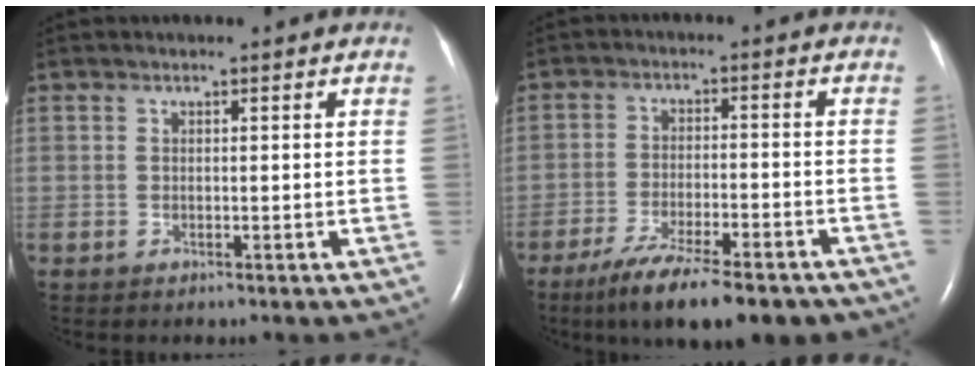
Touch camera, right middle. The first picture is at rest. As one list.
[{"total": 14.8, "force": [-11.3, 3.0, 9.0], "torque": [-0.130, -0.019, -0.174]}]